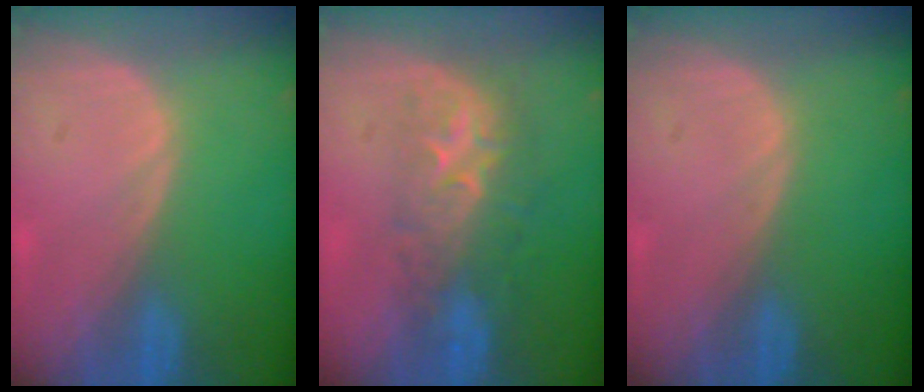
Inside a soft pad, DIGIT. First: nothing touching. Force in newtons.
{"total": 8.1, "press": 7.7, "slide": 2.5}
{"total": 0.0}